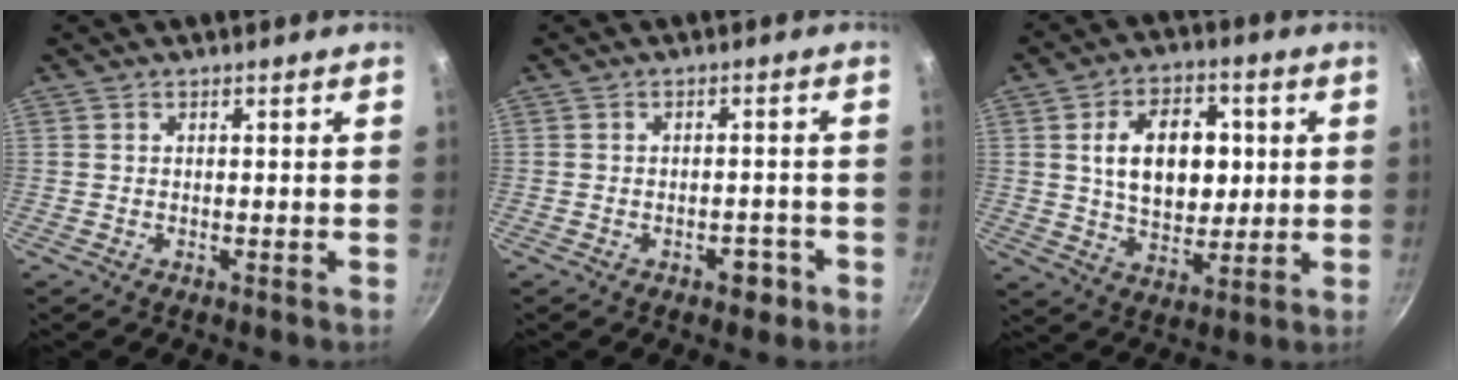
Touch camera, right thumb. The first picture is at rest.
{"total": 3.4, "force": [-1.9, 2.1, 1.9], "torque": [-0.006, 0.023, -0.015]}
{"total": 14.6, "force": [2.5, 9.7, 10.7], "torque": [-0.132, -0.002, 0.041]}